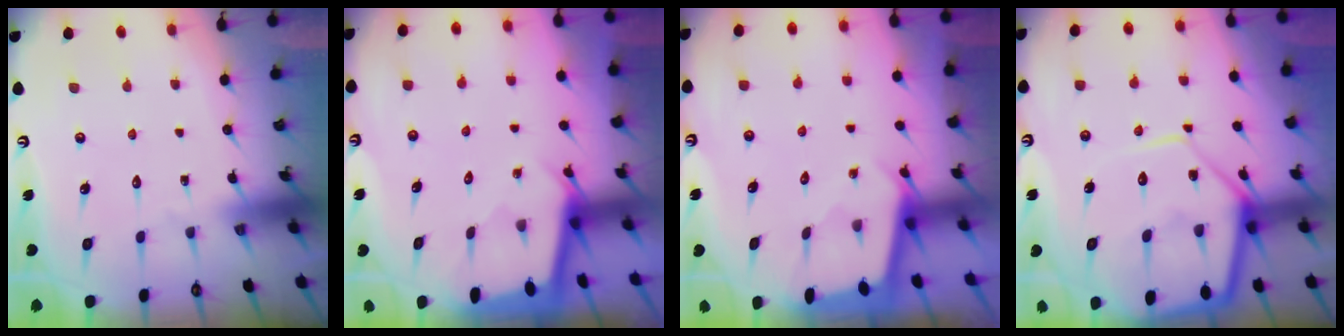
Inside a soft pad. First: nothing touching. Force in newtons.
{"total": 2.0, "press": 2.0, "slide": 0.2}
{"total": 1.7, "press": 1.7, "slide": 0.0}
{"total": 14.8, "press": 14.8, "slide": 1.5}